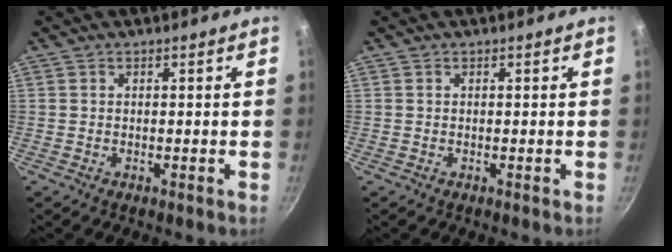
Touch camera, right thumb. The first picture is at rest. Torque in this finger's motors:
{"motor_torque": [-0.01, 0.01, 0.11, 0.13, 0.00]}